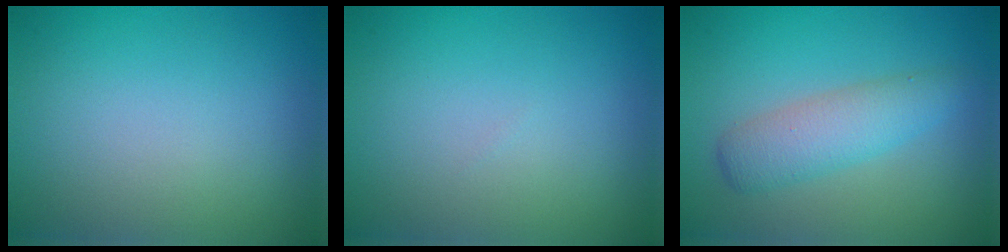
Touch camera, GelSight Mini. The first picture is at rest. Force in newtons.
{"total": 0.0}
{"total": 3.6, "press": 3.6, "slide": 0.1}